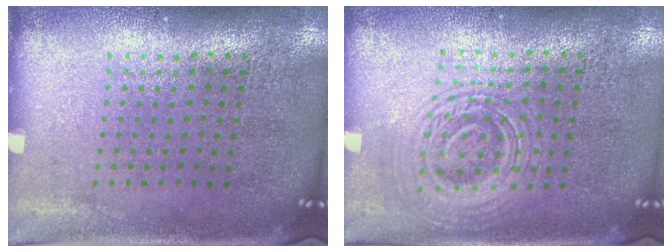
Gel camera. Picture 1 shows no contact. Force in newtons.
{"total": 2.1, "press": 2.1, "slide": 0.4}